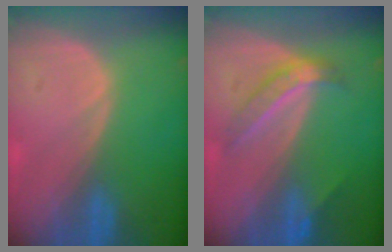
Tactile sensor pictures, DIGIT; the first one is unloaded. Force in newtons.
{"total": 5.0, "press": 4.6, "slide": 2.0}